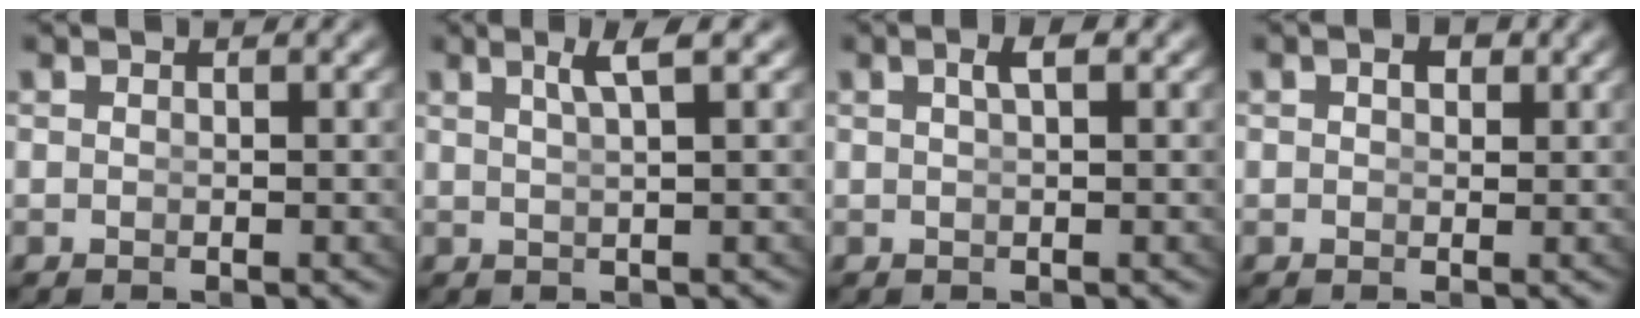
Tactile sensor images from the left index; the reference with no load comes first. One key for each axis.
{"total": 2.1, "fx": 1.2, "fy": -0.7, "fz": 1.6, "tx": -0.026, "ty": 0.008, "tz": 0.022}
{"total": 1.1, "fx": 0.4, "fy": 0.1, "fz": 1.1, "tx": -0.013, "ty": 0.008, "tz": 0.004}
{"total": 1.2, "fx": 0.7, "fy": 0.7, "fz": 0.7, "tx": -0.007, "ty": 0.001, "tz": 0.008}